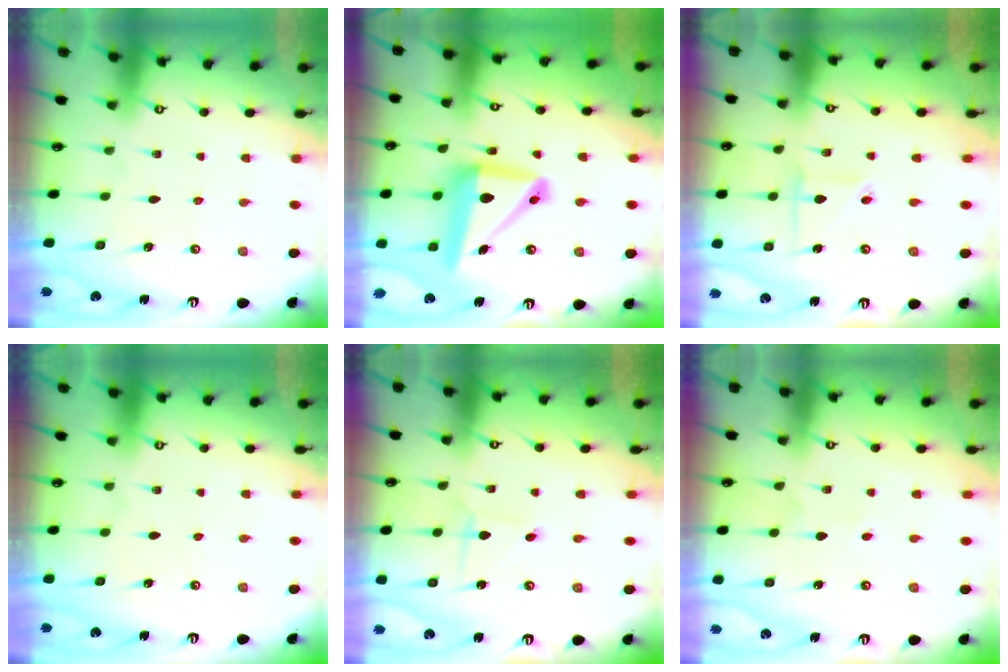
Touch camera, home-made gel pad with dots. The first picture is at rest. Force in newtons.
{"total": 15.5, "press": 15.3, "slide": 2.2}
{"total": 3.8, "press": 3.6, "slide": 1.0}
{"total": 0.0}
{"total": 2.2, "press": 2.2, "slide": 0.2}
{"total": 1.9, "press": 1.9, "slide": 0.5}